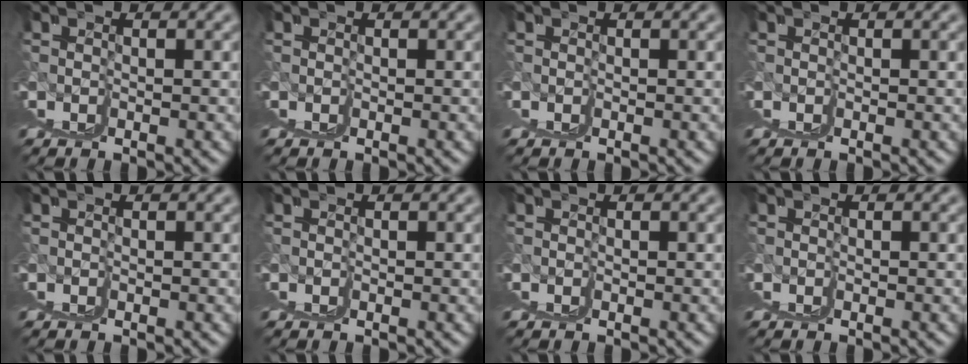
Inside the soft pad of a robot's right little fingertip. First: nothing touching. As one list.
[{"total": 0.0}, {"total": 0.9, "force": [0.3, -0.6, -0.5], "torque": [0.010, 0.001, 0.004]}, {"total": 0.0}, {"total": 0.0}, {"total": 0.0}, {"total": 0.0}, {"total": 0.0}]